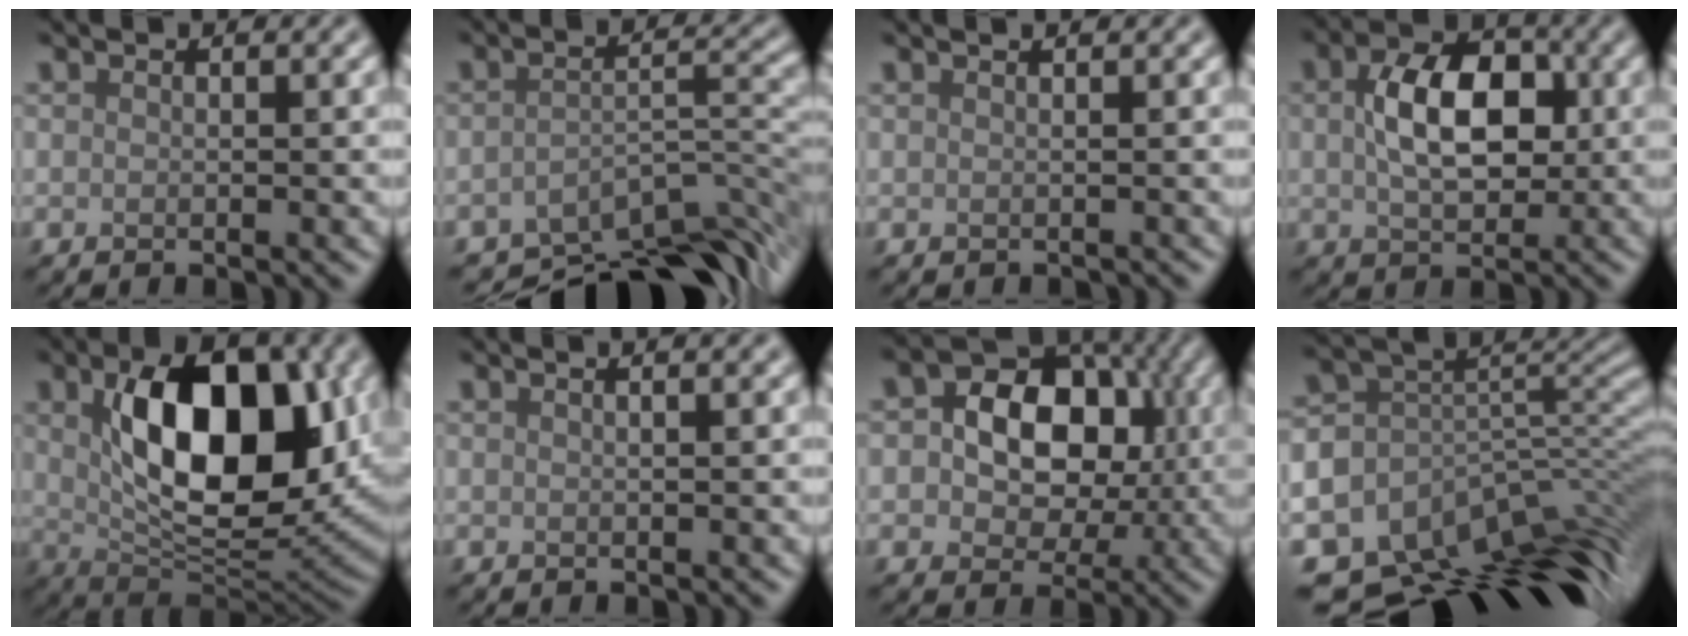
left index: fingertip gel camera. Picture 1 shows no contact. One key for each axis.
{"total": 9.2, "fx": -7.1, "fy": 2.6, "fz": 5.2, "tx": -0.066, "ty": -0.007, "tz": -0.116}
{"total": 1.0, "fx": 0.8, "fy": 0.3, "fz": 0.5, "tx": -0.003, "ty": 0.001, "tz": 0.003}
{"total": 6.2, "fx": 0.7, "fy": 3.9, "fz": 4.7, "tx": -0.085, "ty": 0.003, "tz": 0.009}
{"total": 12.1, "fx": 2.4, "fy": 6.4, "fz": 9.9, "tx": -0.158, "ty": -0.007, "tz": 0.045}
{"total": 3.2, "fx": 1.6, "fy": 1.6, "fz": 2.3, "tx": -0.007, "ty": 0.016, "tz": -0.015}
{"total": 9.9, "fx": 1.2, "fy": 7.4, "fz": 6.5, "tx": -0.084, "ty": 0.023, "tz": 0.002}
{"total": 15.0, "fx": -8.4, "fy": 9.0, "fz": 8.6, "tx": -0.167, "ty": 0.023, "tz": -0.114}